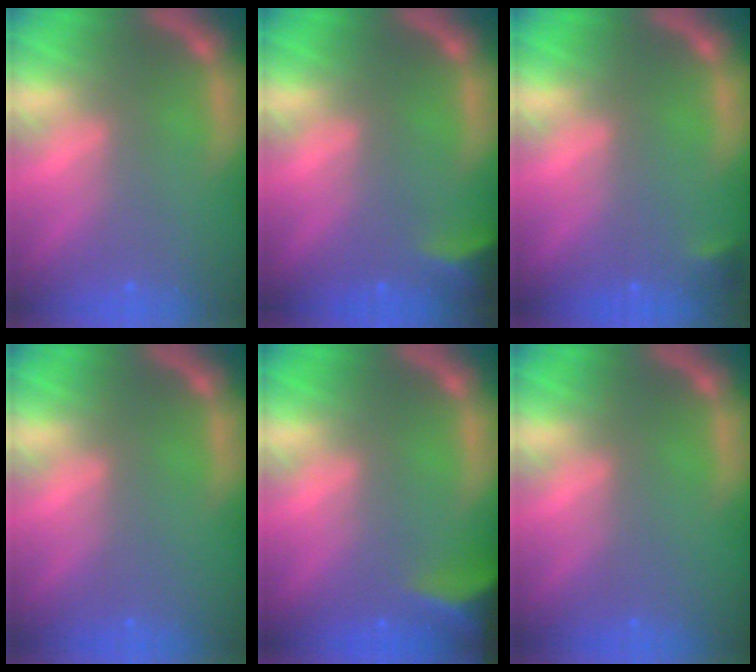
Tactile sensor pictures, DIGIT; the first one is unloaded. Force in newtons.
{"total": 2.9}
{"total": 0.9}
{"total": 0.0}
{"total": 6.0}
{"total": 0.0}